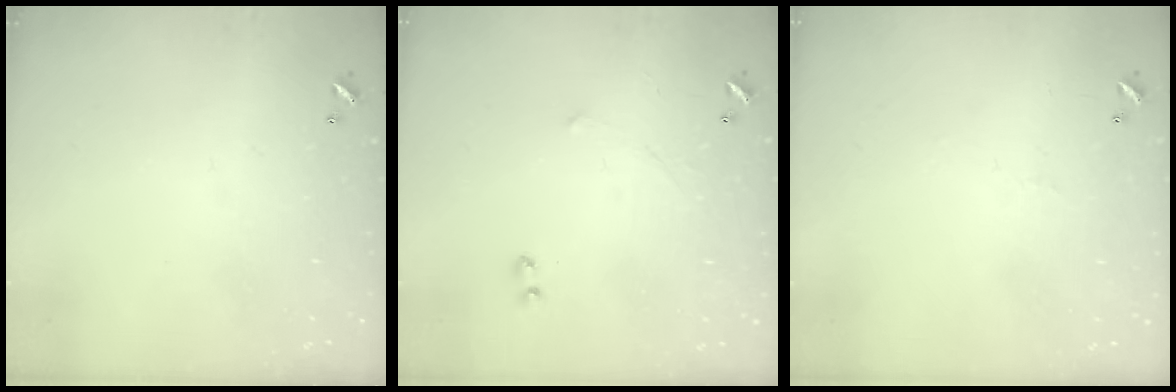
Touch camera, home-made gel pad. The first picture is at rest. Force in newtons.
{"total": 1.7, "press": 1.7, "slide": 0.4}
{"total": 6.5, "press": 6.4, "slide": 0.7}